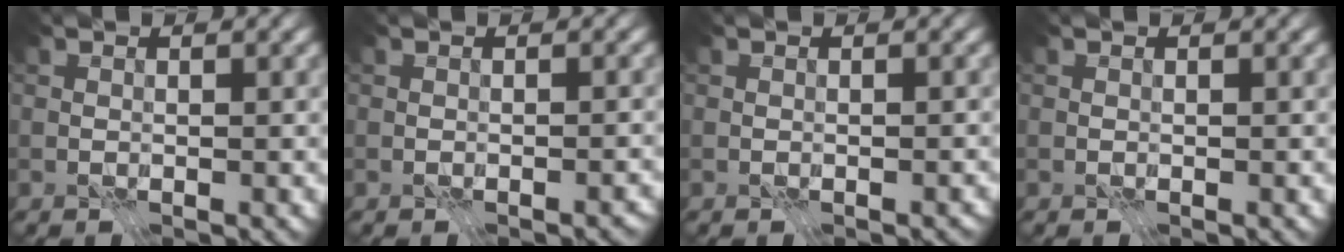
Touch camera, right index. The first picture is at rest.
{"total": 0.6, "force": [-0.5, 0.2, 0.2], "torque": [-0.001, -0.007, -0.004]}
{"total": 0.0}
{"total": 0.0}